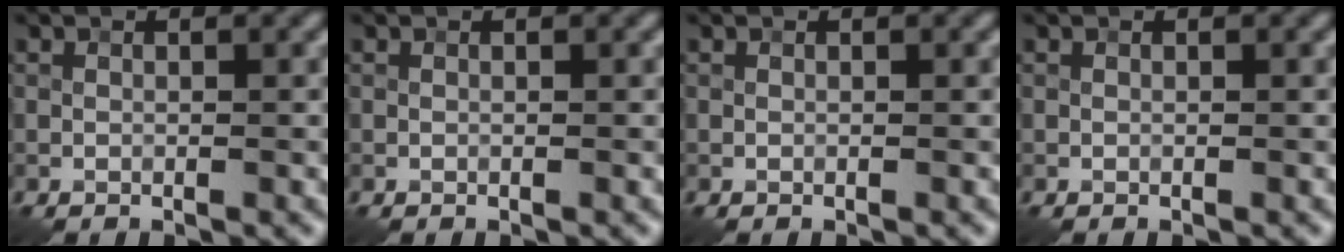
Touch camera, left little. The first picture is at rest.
{"total": 0.0}
{"total": 0.0}
{"total": 0.0}